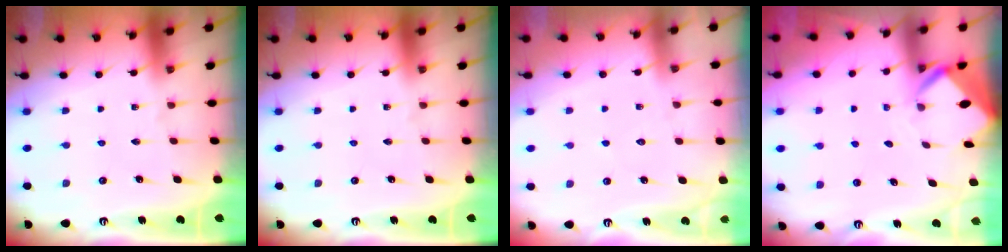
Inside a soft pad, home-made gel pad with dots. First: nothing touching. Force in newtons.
{"total": 0.0}
{"total": 4.1, "press": 4.1, "slide": 0.4}
{"total": 2.8, "press": 2.8, "slide": 0.1}